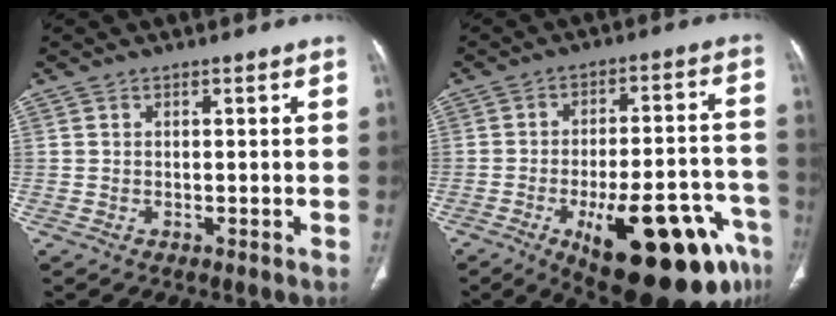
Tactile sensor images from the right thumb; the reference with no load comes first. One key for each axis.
{"total": 25.0, "fx": -12.4, "fy": 8.8, "fz": 19.8, "tx": -0.204, "ty": 0.056, "tz": -0.164}